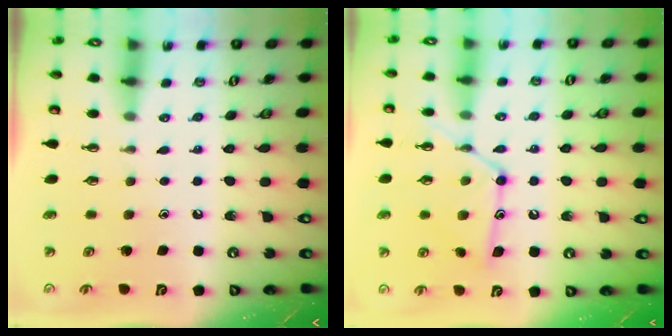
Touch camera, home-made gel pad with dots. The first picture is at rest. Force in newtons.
{"total": 14.2, "press": 14.2, "slide": 1.2}